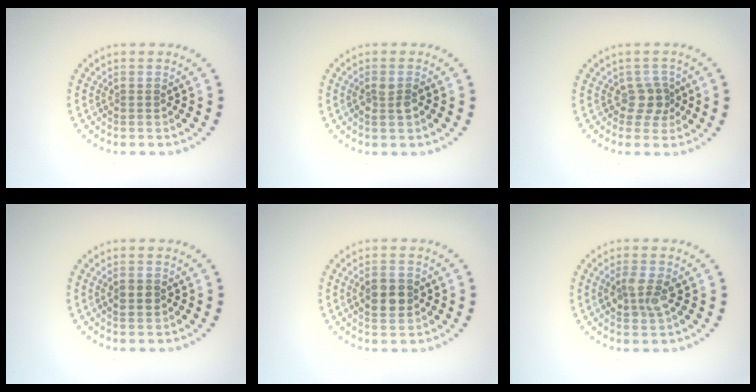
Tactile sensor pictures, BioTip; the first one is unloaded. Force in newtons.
{"total": 1.3, "press": 1.3, "slide": 0.3}
{"total": 2.1, "press": 1.6, "slide": 1.3}
{"total": 1.3, "press": 1.3, "slide": 0.1}
{"total": 3.6, "press": 3.6, "slide": 0.1}
{"total": 2.6, "press": 2.6, "slide": 0.3}